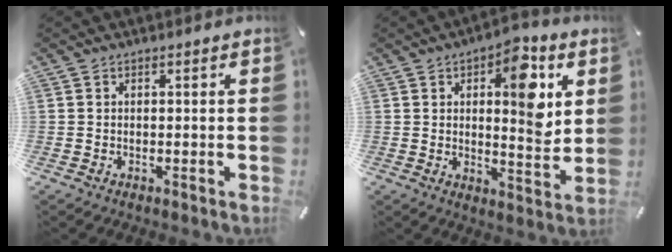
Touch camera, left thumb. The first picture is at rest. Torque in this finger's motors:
{"motor_torque": [0.25, 0.20, 0.43, 0.29, 0.18]}